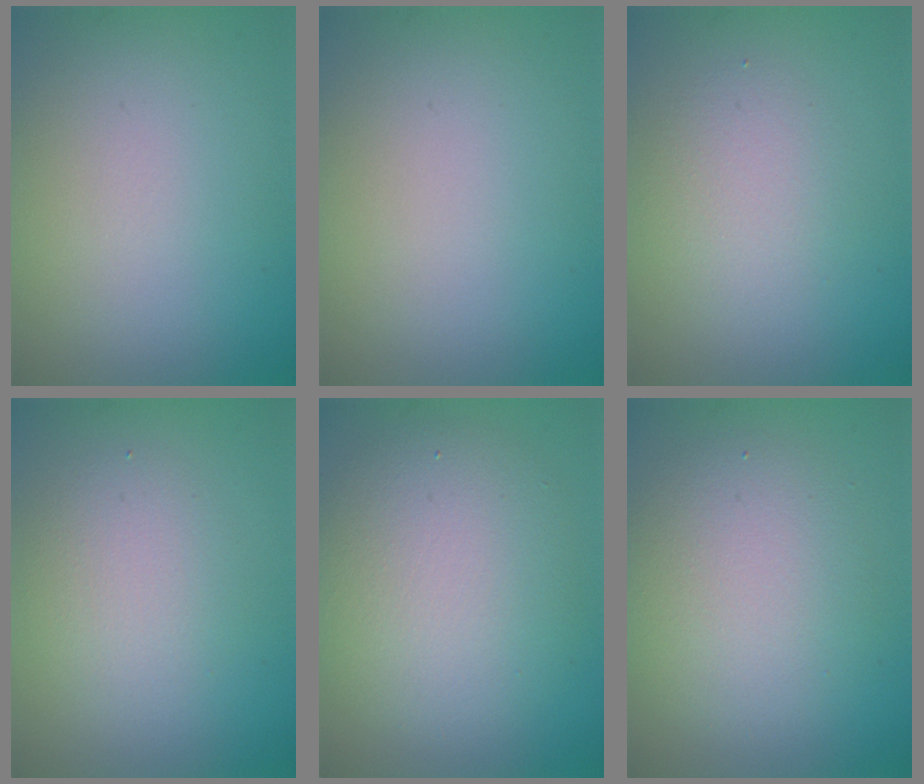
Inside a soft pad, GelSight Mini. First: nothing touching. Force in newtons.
{"total": 0.0}
{"total": 2.5, "press": 2.5, "slide": 0.2}
{"total": 2.8, "press": 2.8, "slide": 0.2}
{"total": 6.6, "press": 6.6, "slide": 0.4}
{"total": 4.9, "press": 4.9, "slide": 0.2}